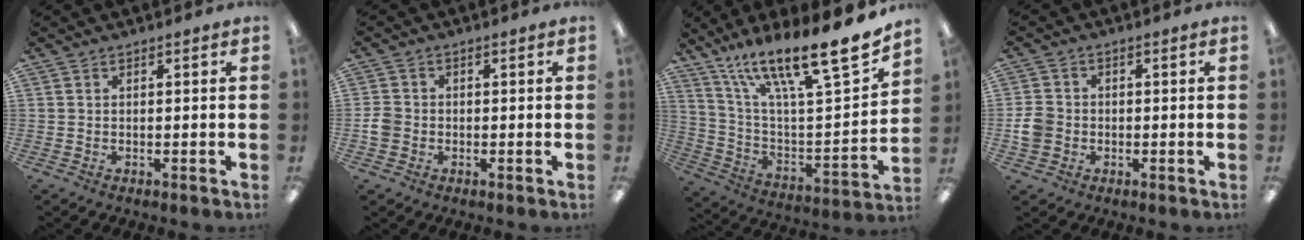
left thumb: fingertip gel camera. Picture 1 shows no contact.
{"total": 3.1, "force": [-0.7, 2.7, 1.4], "torque": [-0.021, 0.006, -0.012]}
{"total": 21.3, "force": [17.0, 3.1, 12.5], "torque": [-0.197, -0.125, 0.274]}
{"total": 4.6, "force": [-0.8, 4.1, 2.0], "torque": [-0.040, 0.008, -0.014]}